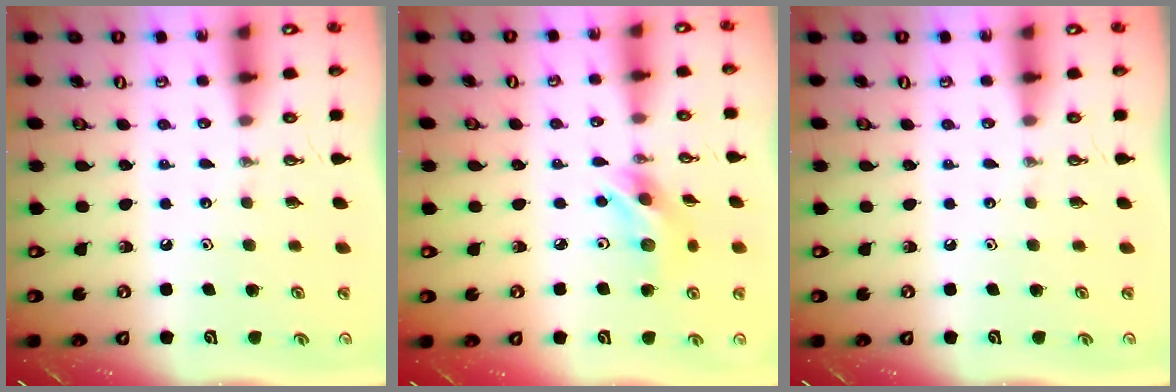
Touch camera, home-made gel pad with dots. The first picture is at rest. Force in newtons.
{"total": 9.4, "press": 9.4, "slide": 0.3}
{"total": 0.0}